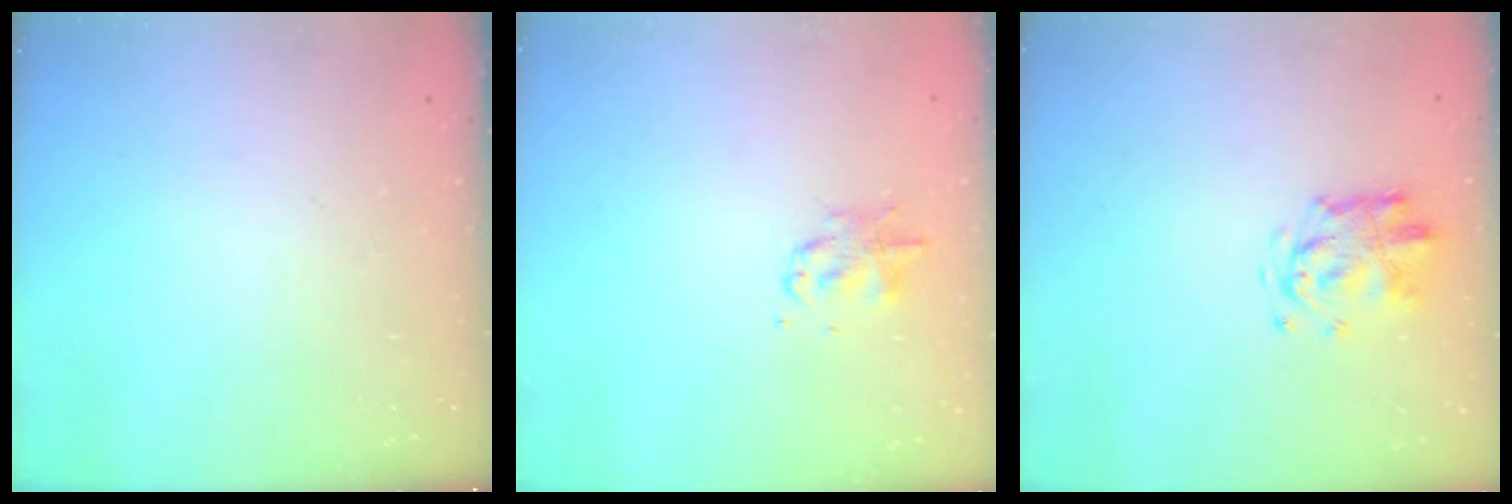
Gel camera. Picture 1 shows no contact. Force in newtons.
{"total": 2.8, "press": 2.8, "slide": 0.2}
{"total": 3.6, "press": 3.6, "slide": 0.3}